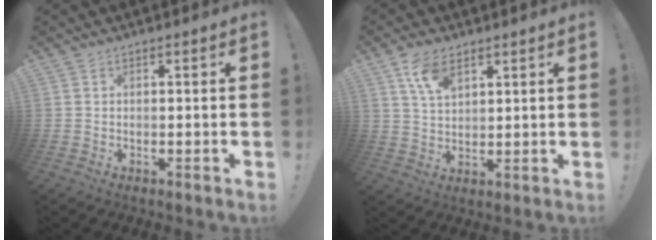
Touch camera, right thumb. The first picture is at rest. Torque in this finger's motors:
{"motor_torque": [-0.22, 0.30, 0.33, -0.26, 0.17]}